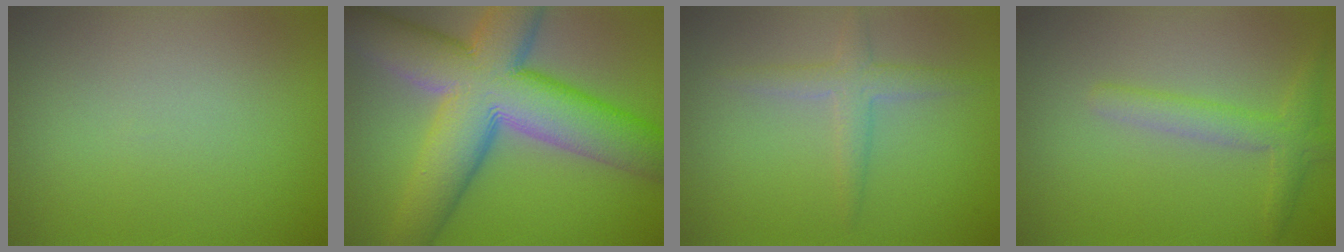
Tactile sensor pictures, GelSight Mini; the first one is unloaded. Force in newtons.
{"total": 14.1, "press": 14.1, "slide": 0.8}
{"total": 2.3, "press": 2.3, "slide": 0.1}
{"total": 2.5, "press": 2.5, "slide": 0.1}